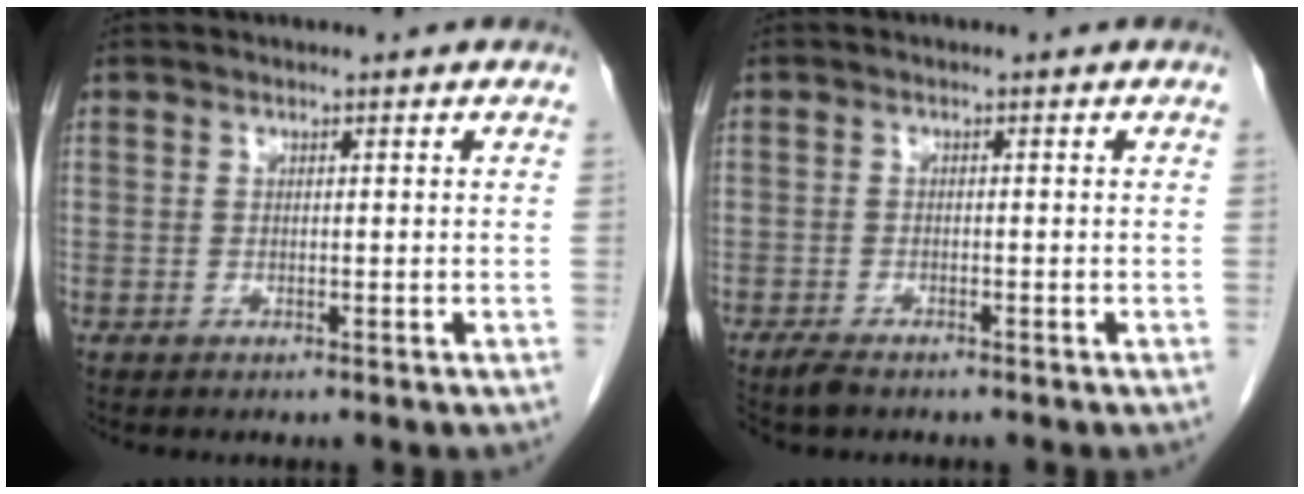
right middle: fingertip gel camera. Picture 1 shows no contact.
{"total": 2.2, "force": [-1.8, 0.6, 1.0], "torque": [-0.025, -0.005, -0.031]}